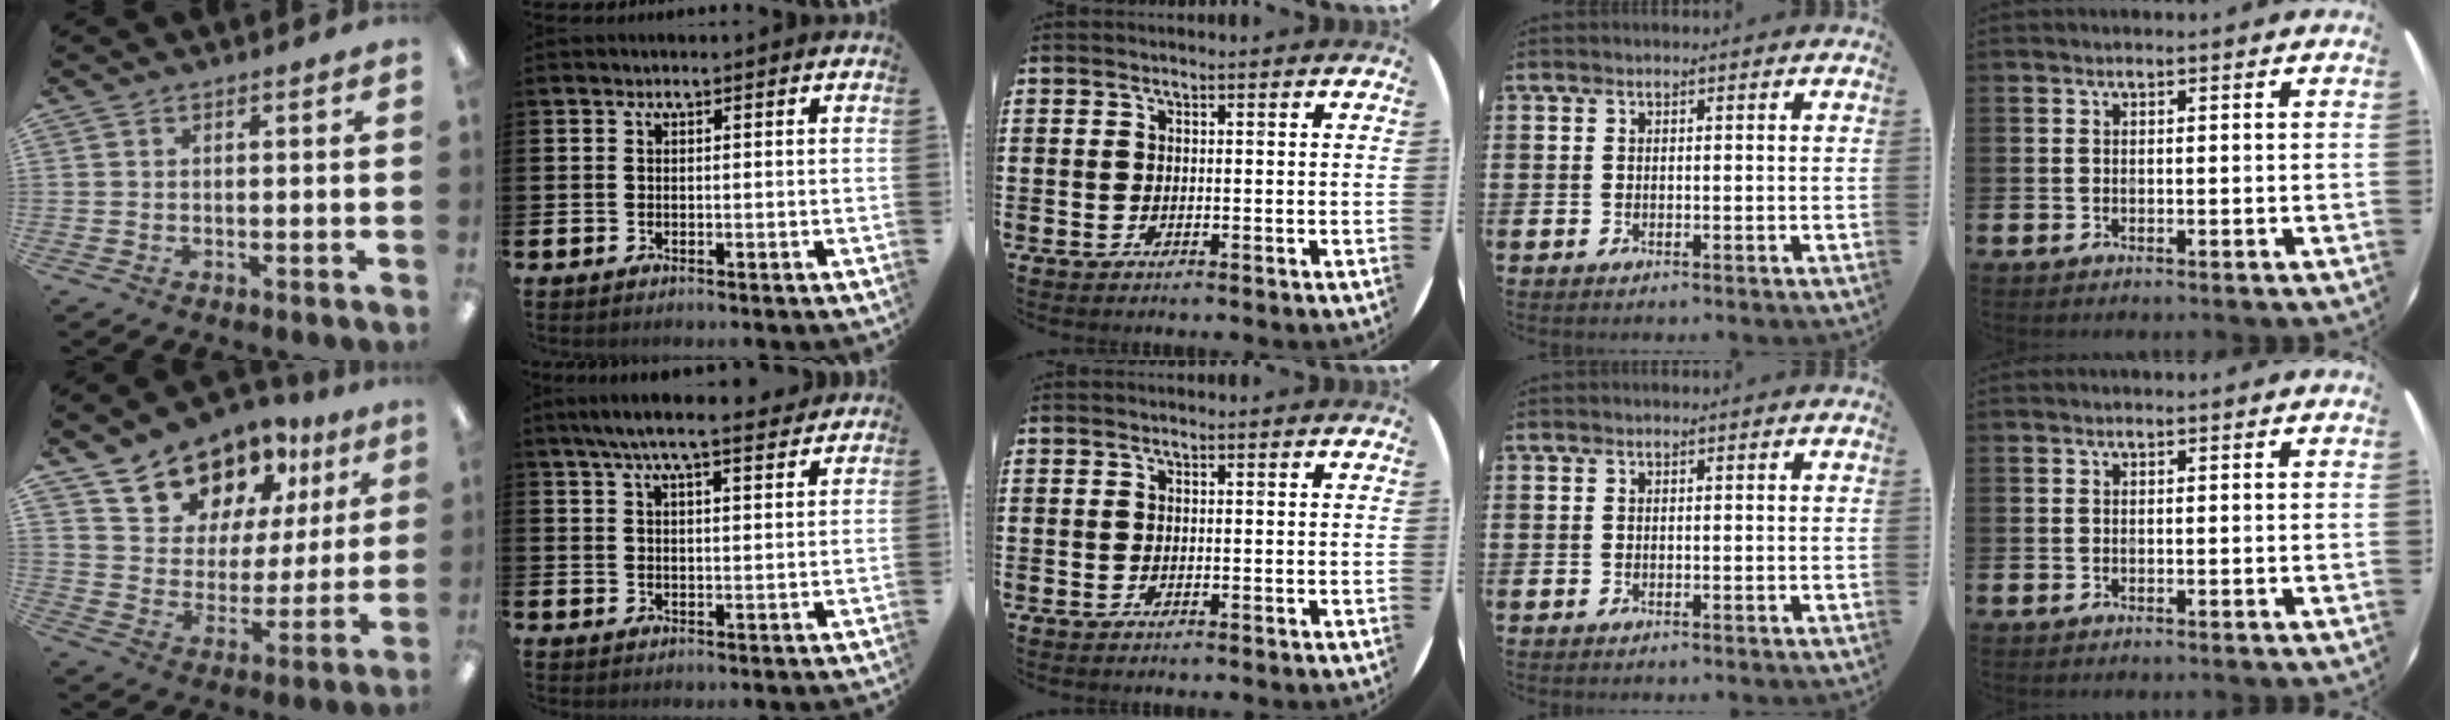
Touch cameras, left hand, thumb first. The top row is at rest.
{"thumb": {"total": 14.2, "force": [11.8, 7.4, 2.7], "torque": [-0.072, -0.090, 0.223]}, "index": {"total": 6.6, "force": [6.0, 0.8, 2.8], "torque": [-0.066, -0.016, 0.108]}}